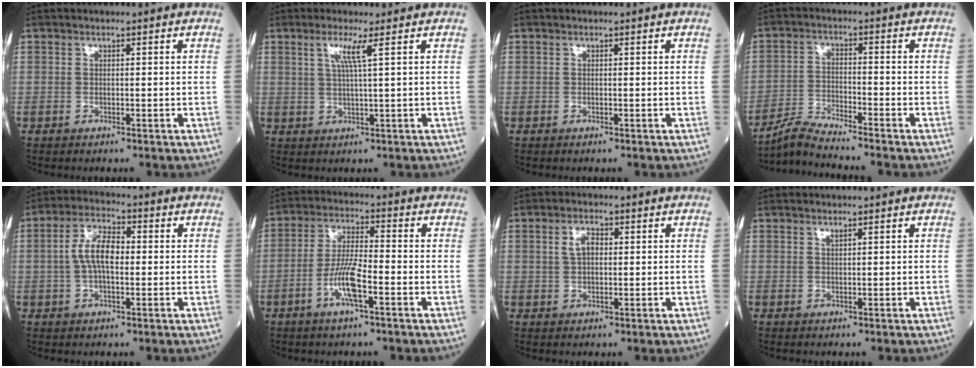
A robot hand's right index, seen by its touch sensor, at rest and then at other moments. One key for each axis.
{"total": 3.4, "fx": 1.5, "fy": -0.7, "fz": 3.0, "tx": -0.063, "ty": -0.001, "tz": 0.029}
{"total": 0.0}
{"total": 5.3, "fx": -5.1, "fy": -1.5, "fz": 0.6, "tx": -0.025, "ty": -0.020, "tz": -0.100}
{"total": 6.7, "fx": 0.1, "fy": 2.8, "fz": 6.1, "tx": -0.125, "ty": 0.015, "tz": -0.005}
{"total": 7.3, "fx": -2.9, "fy": 1.0, "fz": 6.6, "tx": -0.131, "ty": -0.002, "tz": -0.058}
{"total": 3.0, "fx": 0.7, "fy": 1.7, "fz": 2.4, "tx": -0.046, "ty": 0.008, "tz": 0.013}
{"total": 0.5, "fx": 0.5, "fy": 0.0, "fz": 0.2, "tx": -0.007, "ty": -0.005, "tz": 0.009}